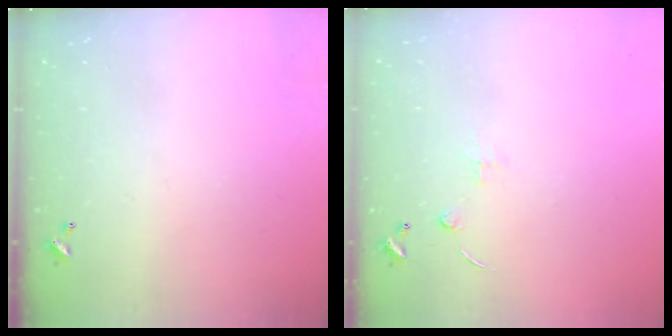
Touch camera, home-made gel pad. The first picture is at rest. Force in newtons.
{"total": 1.3, "press": 1.2, "slide": 0.5}